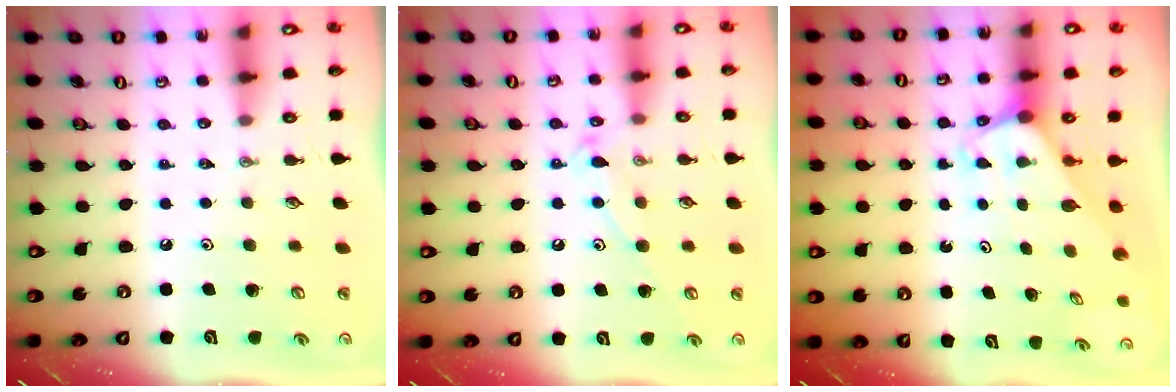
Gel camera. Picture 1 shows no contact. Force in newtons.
{"total": 10.6, "press": 10.5, "slide": 1.0}
{"total": 1.8, "press": 1.8, "slide": 0.1}